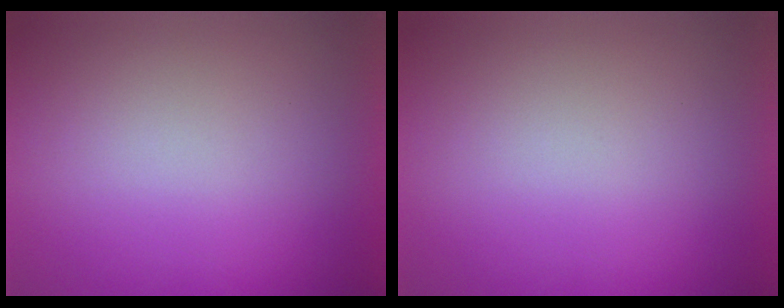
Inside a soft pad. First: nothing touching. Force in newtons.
{"total": 0.0}